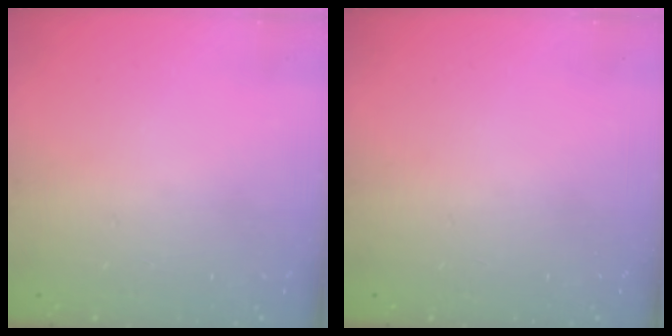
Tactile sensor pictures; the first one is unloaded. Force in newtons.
{"total": 0.0}